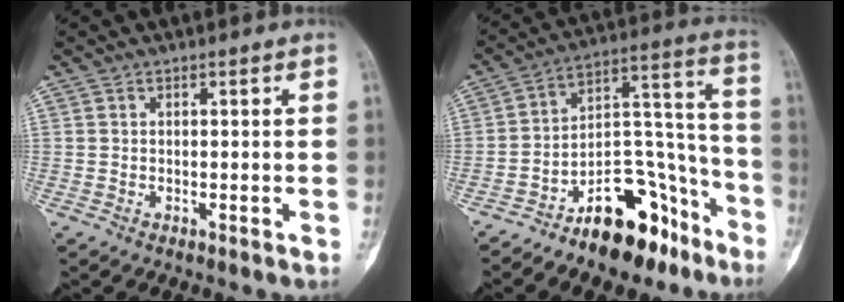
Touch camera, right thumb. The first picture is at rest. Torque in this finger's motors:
{"motor_torque": [2.64, 0.93, 0.97, -1.40, 0.35]}